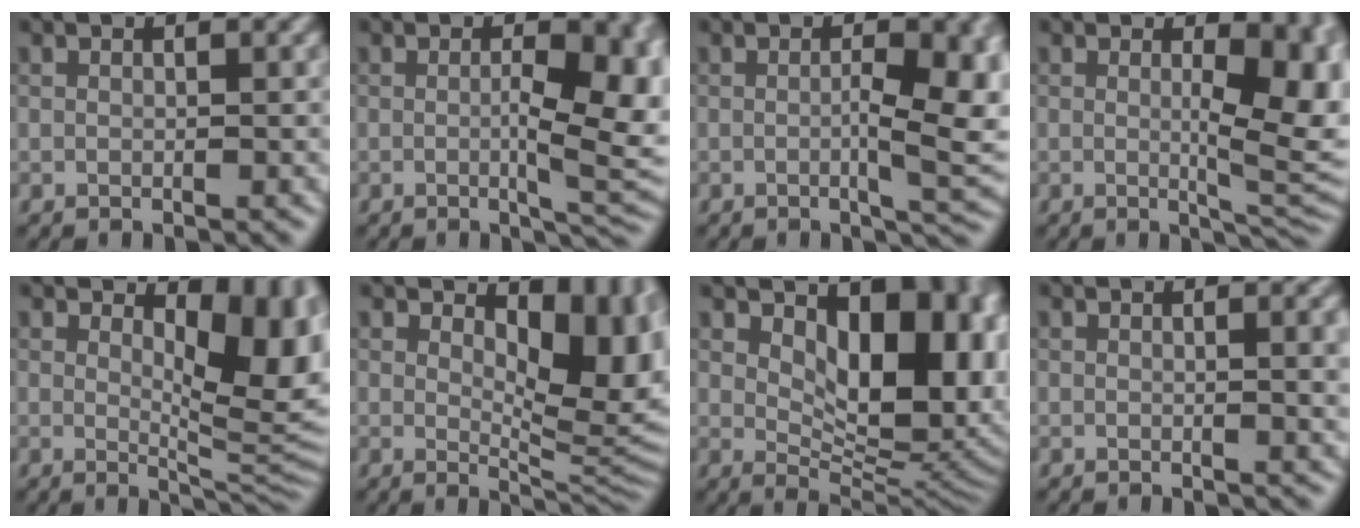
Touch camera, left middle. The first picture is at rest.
{"total": 7.4, "force": [-0.2, 2.1, 7.1], "torque": [-0.098, -0.011, 0.002]}
{"total": 6.1, "force": [-0.4, 1.5, 5.9], "torque": [-0.089, -0.008, -0.003]}
{"total": 8.1, "force": [0.5, 2.7, 7.6], "torque": [-0.096, -0.011, 0.017]}
{"total": 8.1, "force": [2.4, 3.5, 6.9], "torque": [-0.092, -0.014, 0.039]}
{"total": 8.7, "force": [2.7, 4.5, 6.9], "torque": [-0.094, -0.019, 0.044]}
{"total": 11.7, "force": [3.4, 6.3, 9.3], "torque": [-0.120, -0.010, 0.061]}
{"total": 3.0, "force": [0.5, 0.9, 2.8], "torque": [-0.029, 0.003, 0.004]}